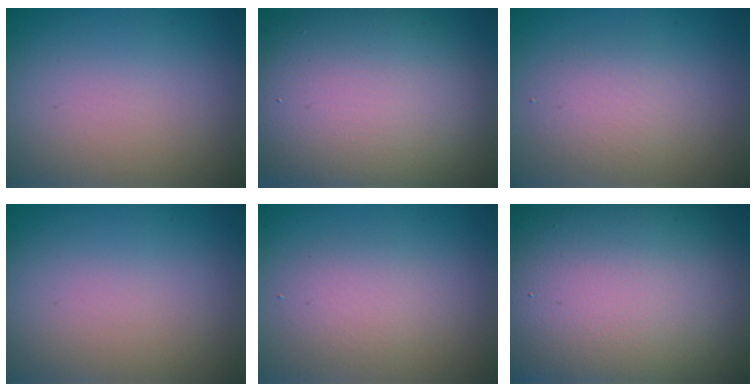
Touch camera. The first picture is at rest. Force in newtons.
{"total": 12.4, "press": 12.4, "slide": 0.6}
{"total": 2.4, "press": 2.4, "slide": 0.2}
{"total": 0.0}
{"total": 1.9, "press": 1.9, "slide": 0.2}
{"total": 17.7, "press": 17.6, "slide": 1.5}